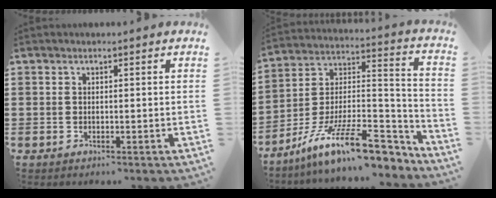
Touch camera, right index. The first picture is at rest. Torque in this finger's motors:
{"motor_torque": [0.33, 0.30, 0.92, 0.11]}